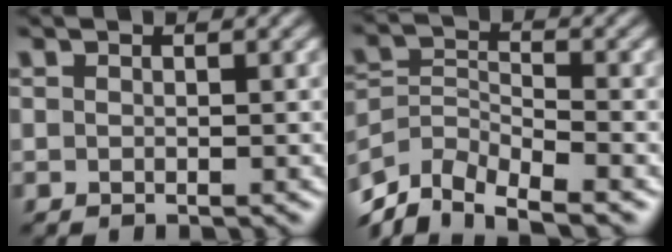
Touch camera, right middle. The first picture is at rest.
{"total": 6.6, "force": [-5.5, 2.4, 2.8], "torque": [-0.055, -0.008, -0.108]}